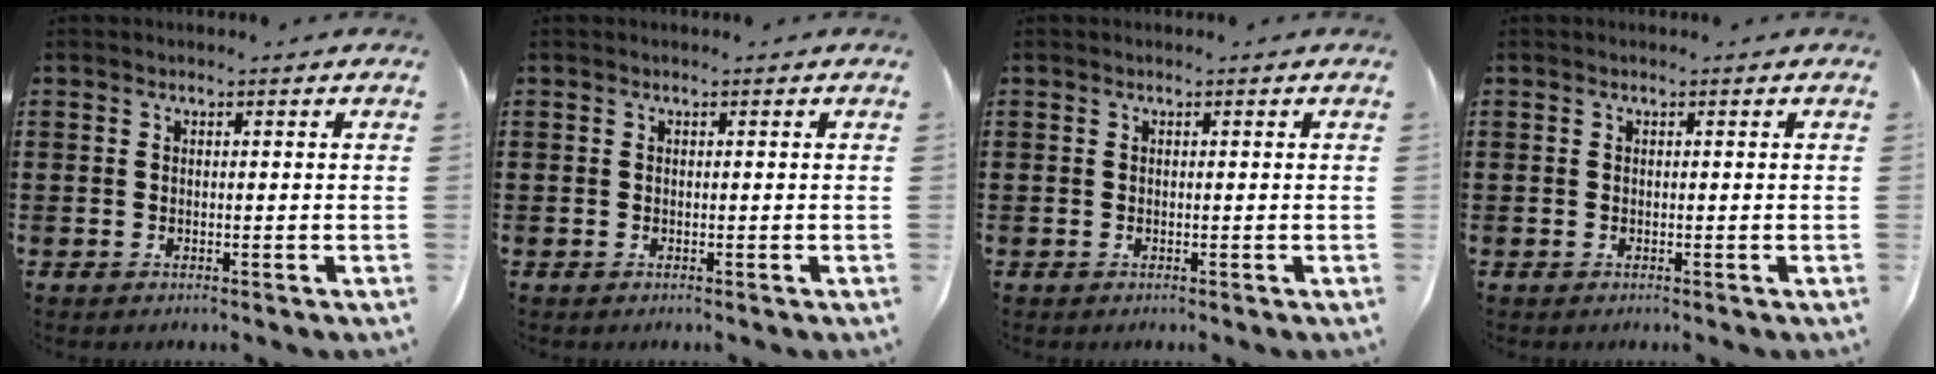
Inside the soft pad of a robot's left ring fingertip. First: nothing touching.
{"total": 0.0}
{"total": 0.0}
{"total": 0.0}